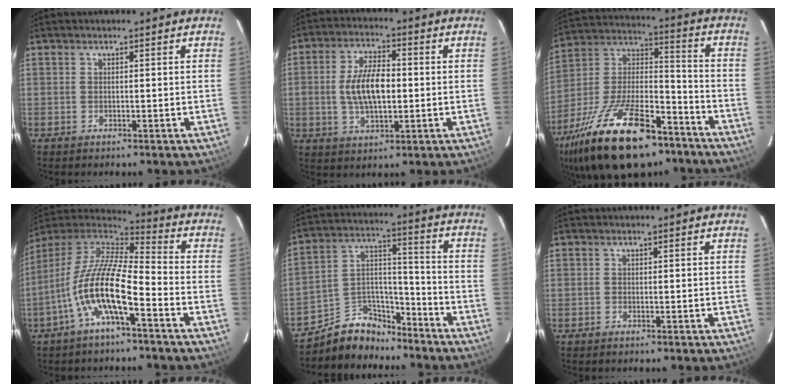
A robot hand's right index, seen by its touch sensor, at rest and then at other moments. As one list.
[{"total": 9.7, "force": [-0.4, 4.6, 8.5], "torque": [-0.166, 0.009, -0.005]}, {"total": 27.5, "force": [-17.4, 11.4, 18.0], "torque": [-0.350, -0.010, -0.278]}, {"total": 14.4, "force": [-6.0, 3.6, 12.6], "torque": [-0.241, -0.004, -0.120]}, {"total": 11.5, "force": [-9.4, 6.0, 2.7], "torque": [-0.053, 0.065, -0.156]}, {"total": 0.0}]